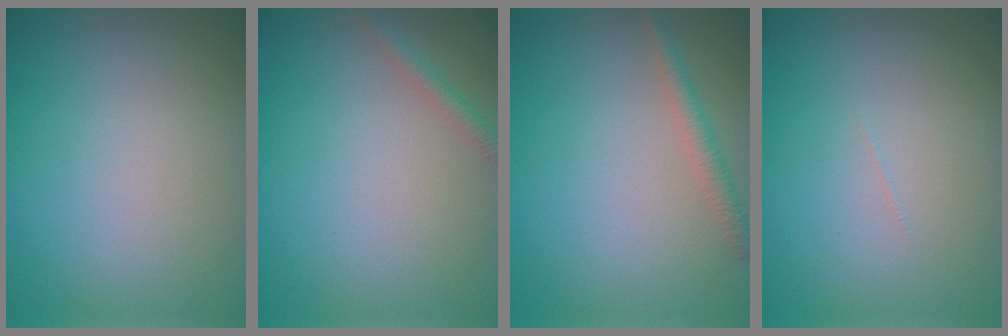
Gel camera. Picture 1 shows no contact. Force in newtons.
{"total": 1.2, "press": 1.2, "slide": 0.1}
{"total": 1.6, "press": 1.6, "slide": 0.0}
{"total": 0.0}